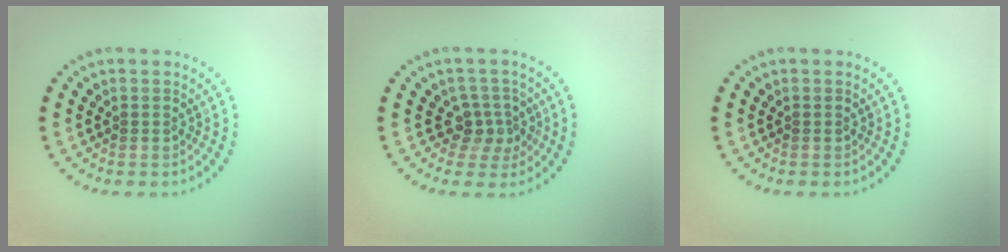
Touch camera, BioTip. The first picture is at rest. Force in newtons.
{"total": 2.5, "press": 2.0, "slide": 1.6}
{"total": 0.0}